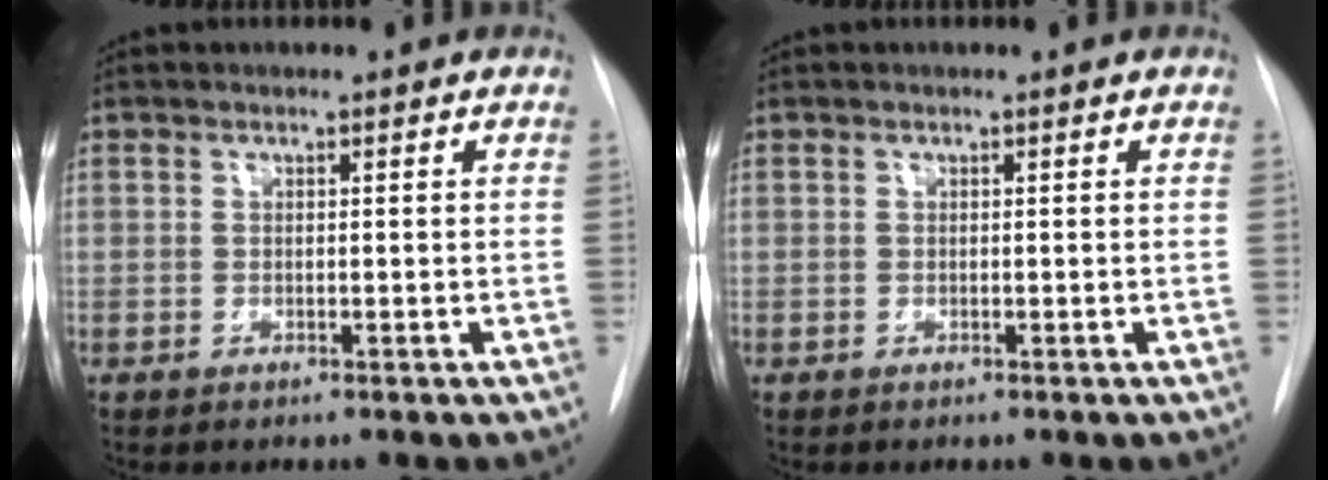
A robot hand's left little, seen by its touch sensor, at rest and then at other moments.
{"total": 0.0}